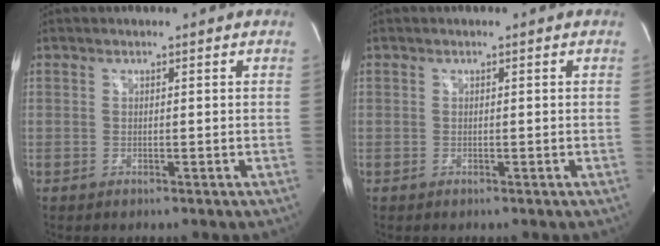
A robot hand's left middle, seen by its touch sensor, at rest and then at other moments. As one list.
[{"total": 0.0}]